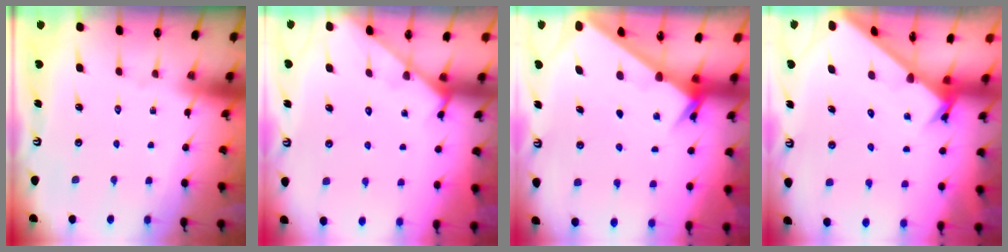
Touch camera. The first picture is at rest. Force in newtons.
{"total": 2.7, "press": 2.7, "slide": 0.2}
{"total": 2.3, "press": 2.3, "slide": 0.3}
{"total": 2.4, "press": 2.4, "slide": 0.1}